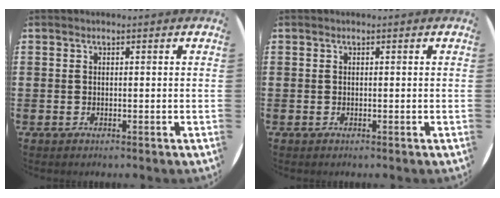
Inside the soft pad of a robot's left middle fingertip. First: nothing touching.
{"total": 0.0}